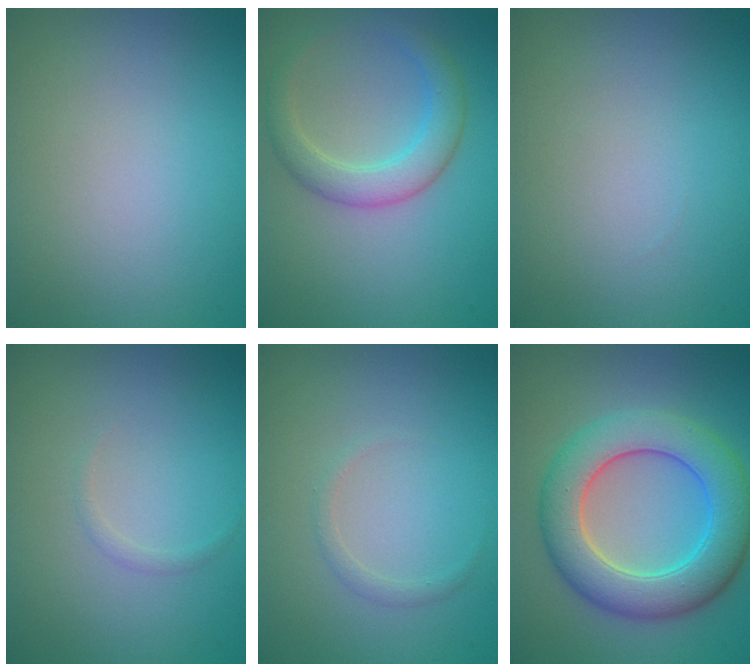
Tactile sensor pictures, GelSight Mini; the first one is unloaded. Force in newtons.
{"total": 3.6, "press": 3.6, "slide": 0.3}
{"total": 0.0}
{"total": 0.5, "press": 0.5, "slide": 0.0}
{"total": 0.8, "press": 0.8, "slide": 0.2}
{"total": 7.9, "press": 7.8, "slide": 0.2}